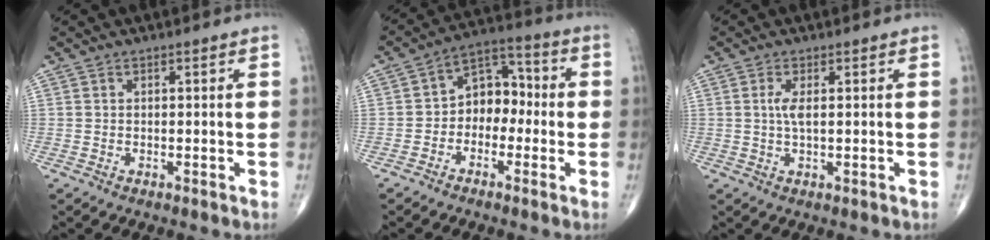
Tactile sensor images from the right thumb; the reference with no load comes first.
{"total": 8.7, "force": [-1.4, 6.5, 5.6], "torque": [-0.051, 0.043, -0.042]}
{"total": 2.8, "force": [0.5, 0.7, 2.6], "torque": [-0.064, -0.003, 0.010]}